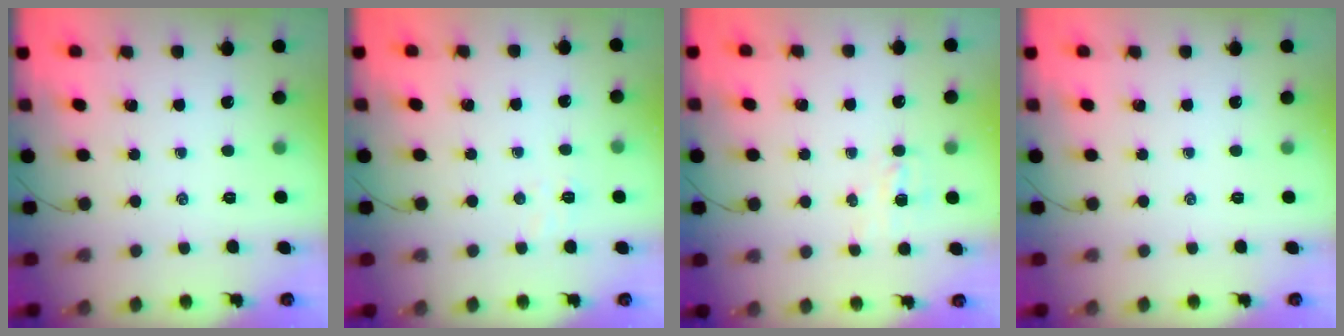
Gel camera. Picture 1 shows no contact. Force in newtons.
{"total": 3.9, "press": 3.8, "slide": 1.1}
{"total": 3.5, "press": 3.4, "slide": 1.0}
{"total": 0.0}